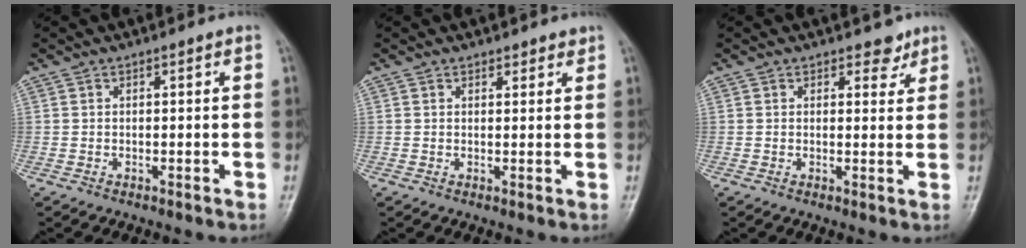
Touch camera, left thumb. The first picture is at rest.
{"total": 1.7, "force": [1.4, 0.9, 0.3], "torque": [0.008, -0.009, 0.016]}
{"total": 2.7, "force": [2.1, 1.5, 0.8], "torque": [0.009, -0.012, 0.026]}